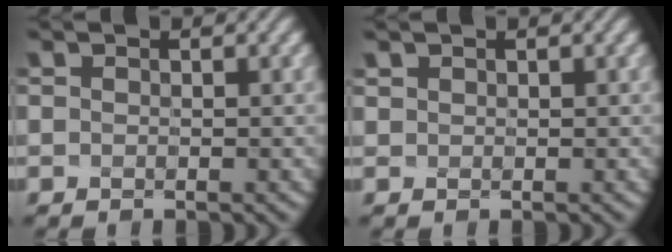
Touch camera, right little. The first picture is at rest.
{"total": 0.9, "force": [0.5, 0.7, 0.3], "torque": [-0.019, 0.013, 0.005]}